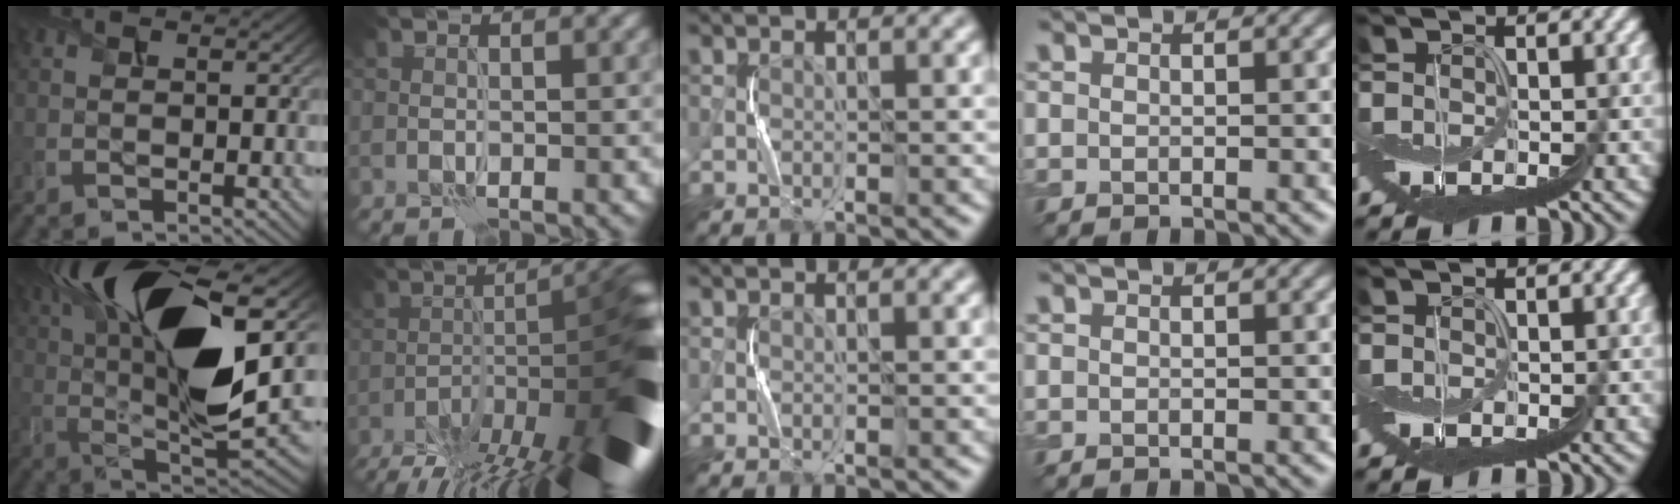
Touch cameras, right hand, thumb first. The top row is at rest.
{"thumb": {"total": 18.5, "force": [4.9, 6.7, 16.6], "torque": [-0.299, 0.029, 0.071]}, "index": {"total": 16.2, "force": [-7.5, 5.5, 13.2], "torque": [-0.172, -0.006, -0.115]}}